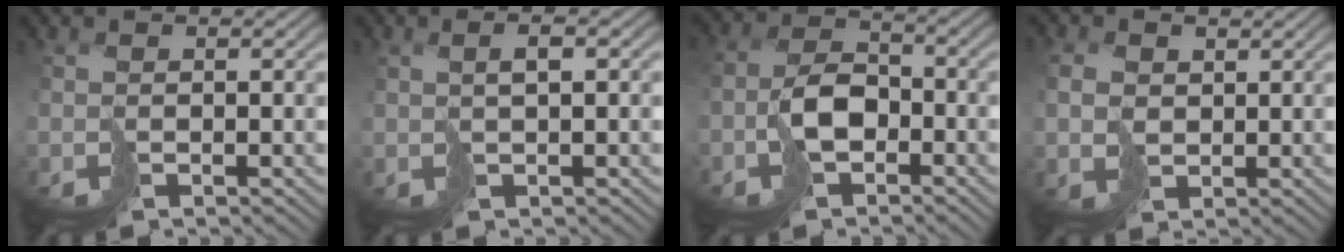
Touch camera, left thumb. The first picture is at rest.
{"total": 2.1, "force": [0.8, 0.4, 1.9], "torque": [-0.033, 0.007, 0.016]}
{"total": 5.4, "force": [-2.1, 3.4, 3.5], "torque": [-0.072, 0.003, -0.050]}
{"total": 2.8, "force": [1.0, 2.3, 1.3], "torque": [-0.039, 0.003, 0.023]}